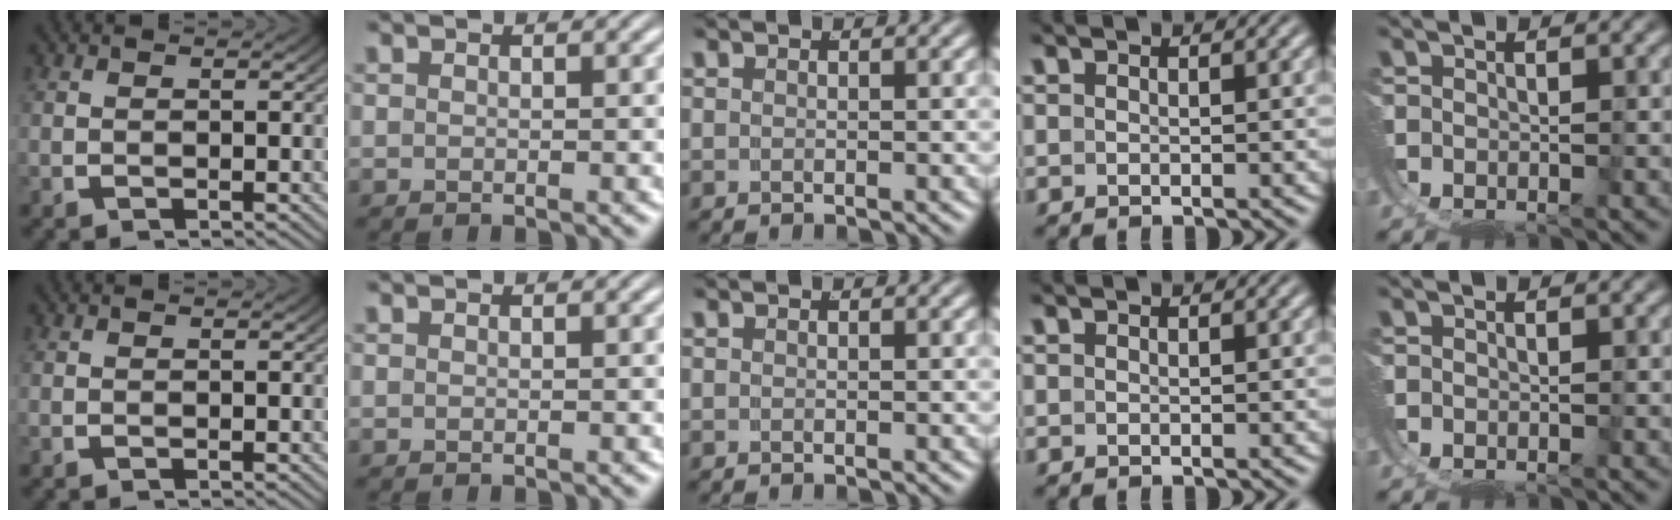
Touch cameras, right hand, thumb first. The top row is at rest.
{}